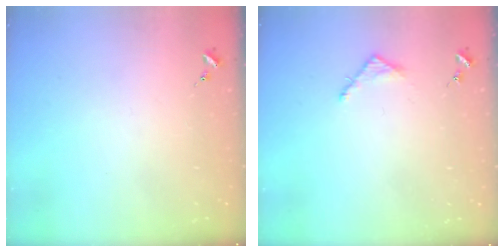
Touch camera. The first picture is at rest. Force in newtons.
{"total": 3.5, "press": 3.5, "slide": 0.3}